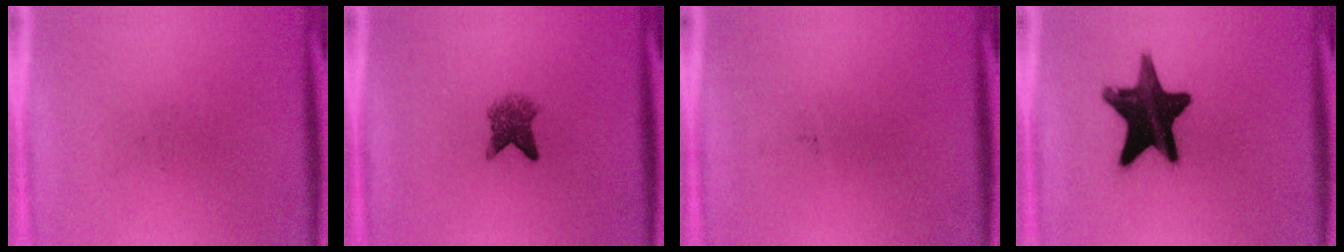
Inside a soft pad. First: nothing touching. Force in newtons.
{"total": 3.6}
{"total": 0.0}
{"total": 16.0}